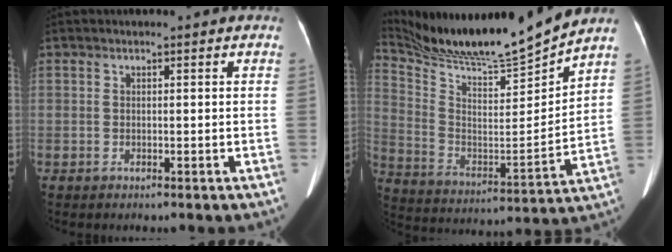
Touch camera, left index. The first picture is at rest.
{"total": 18.5, "force": [17.4, -1.4, 6.2], "torque": [-0.133, -0.046, 0.296]}